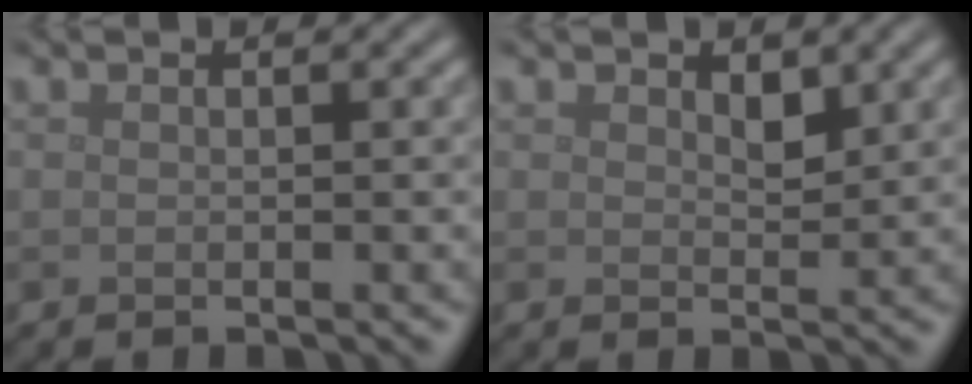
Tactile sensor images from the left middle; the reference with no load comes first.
{"total": 1.3, "force": [0.8, 0.6, 0.8], "torque": [-0.014, -0.003, 0.014]}